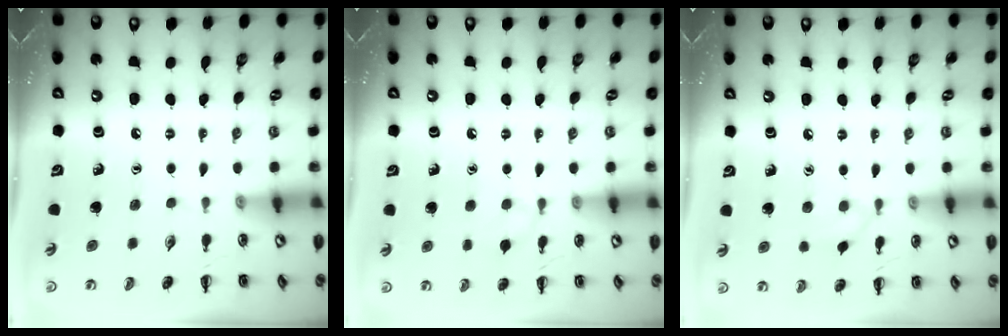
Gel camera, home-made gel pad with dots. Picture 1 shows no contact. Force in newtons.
{"total": 6.1, "press": 5.8, "slide": 1.9}
{"total": 5.0, "press": 4.6, "slide": 1.8}